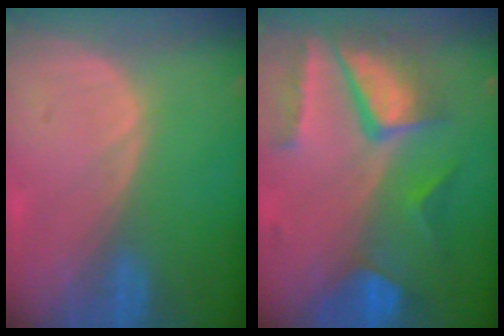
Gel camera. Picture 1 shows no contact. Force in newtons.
{"total": 10.3, "press": 8.8, "slide": 5.4}